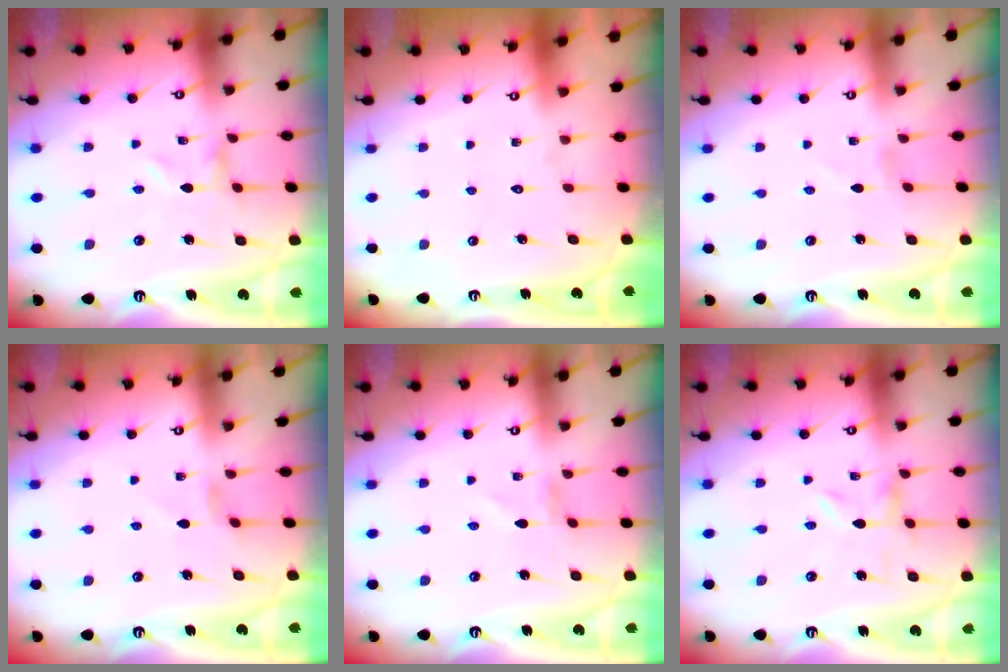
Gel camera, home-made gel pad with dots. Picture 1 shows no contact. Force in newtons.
{"total": 1.5, "press": 1.5, "slide": 0.1}
{"total": 1.2, "press": 1.2, "slide": 0.1}
{"total": 0.9, "press": 0.8, "slide": 0.3}
{"total": 0.7, "press": 0.6, "slide": 0.3}
{"total": 0.0}